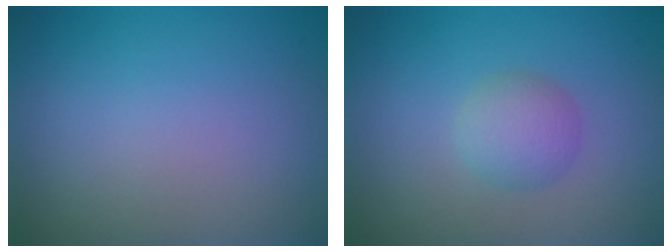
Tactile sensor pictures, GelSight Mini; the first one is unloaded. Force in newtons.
{"total": 2.4, "press": 2.4, "slide": 0.1}